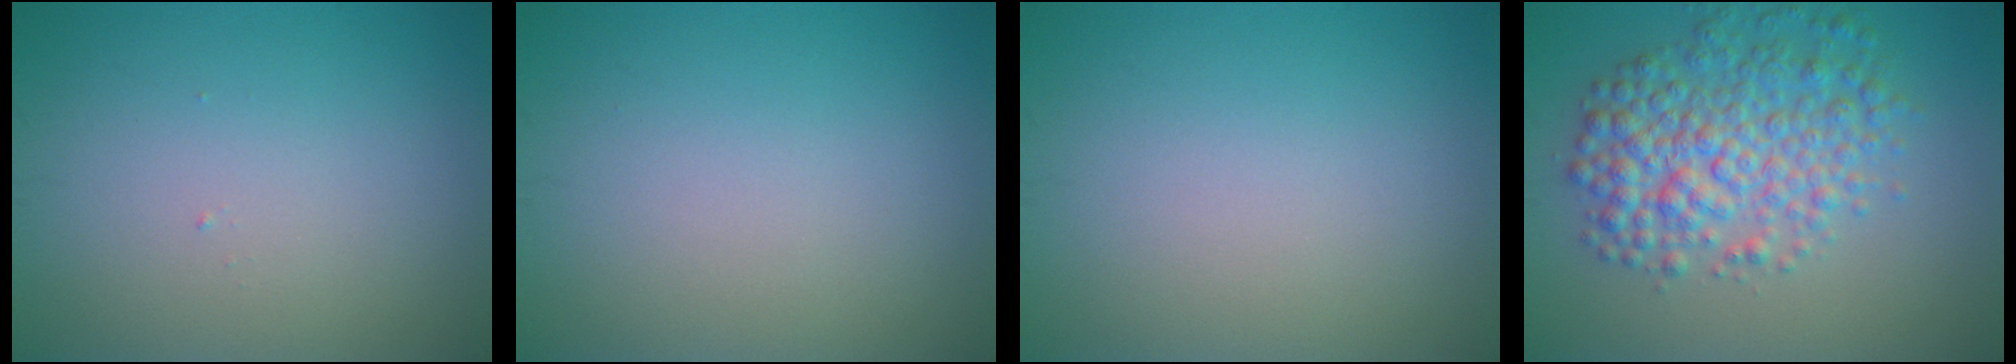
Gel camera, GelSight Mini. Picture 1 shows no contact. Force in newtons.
{"total": 0.0}
{"total": 0.0}
{"total": 6.3, "press": 6.3, "slide": 0.1}